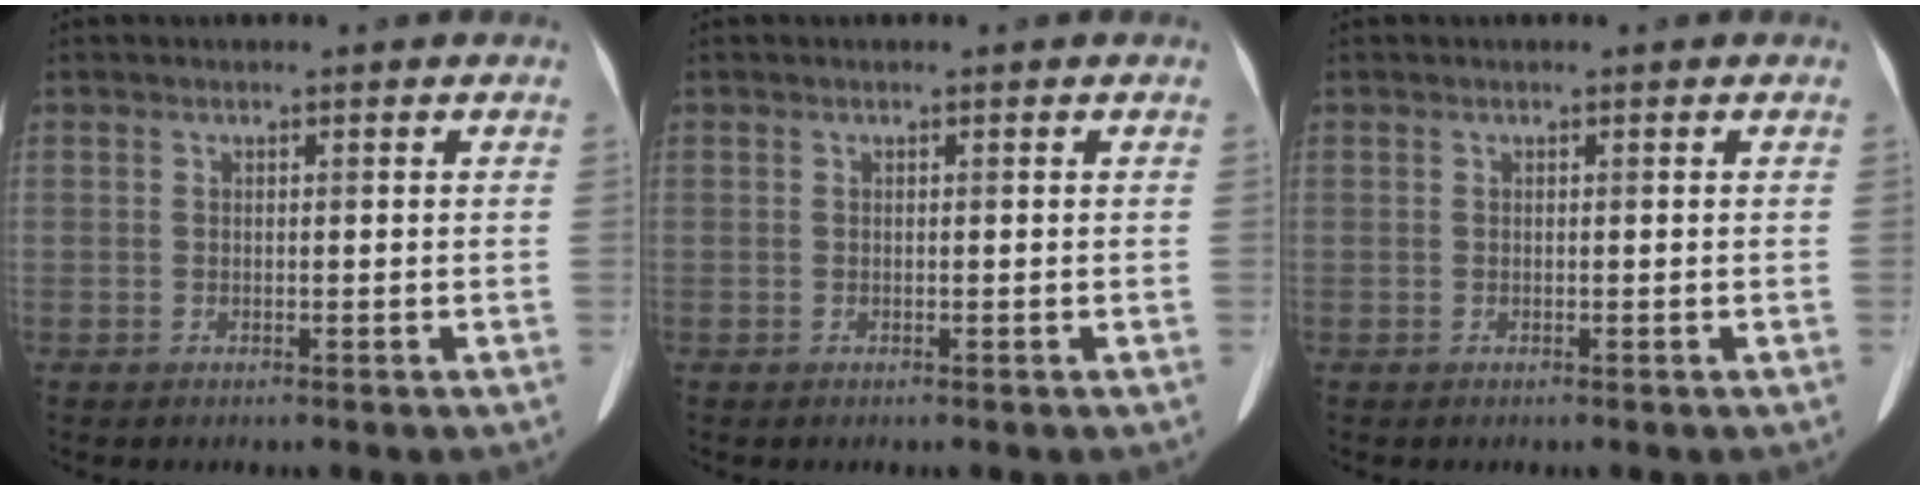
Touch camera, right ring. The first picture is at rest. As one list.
[{"total": 0.0}, {"total": 0.0}]